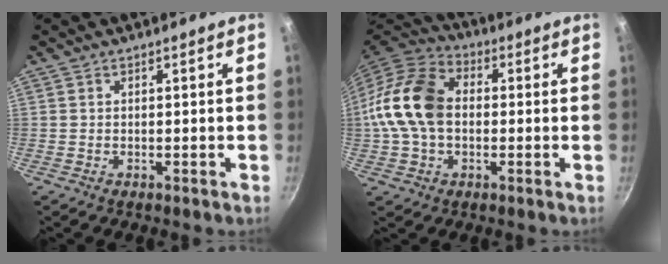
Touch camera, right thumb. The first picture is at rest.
{"total": 16.1, "force": [0.1, 11.4, 11.4], "torque": [-0.199, 0.032, -0.014]}